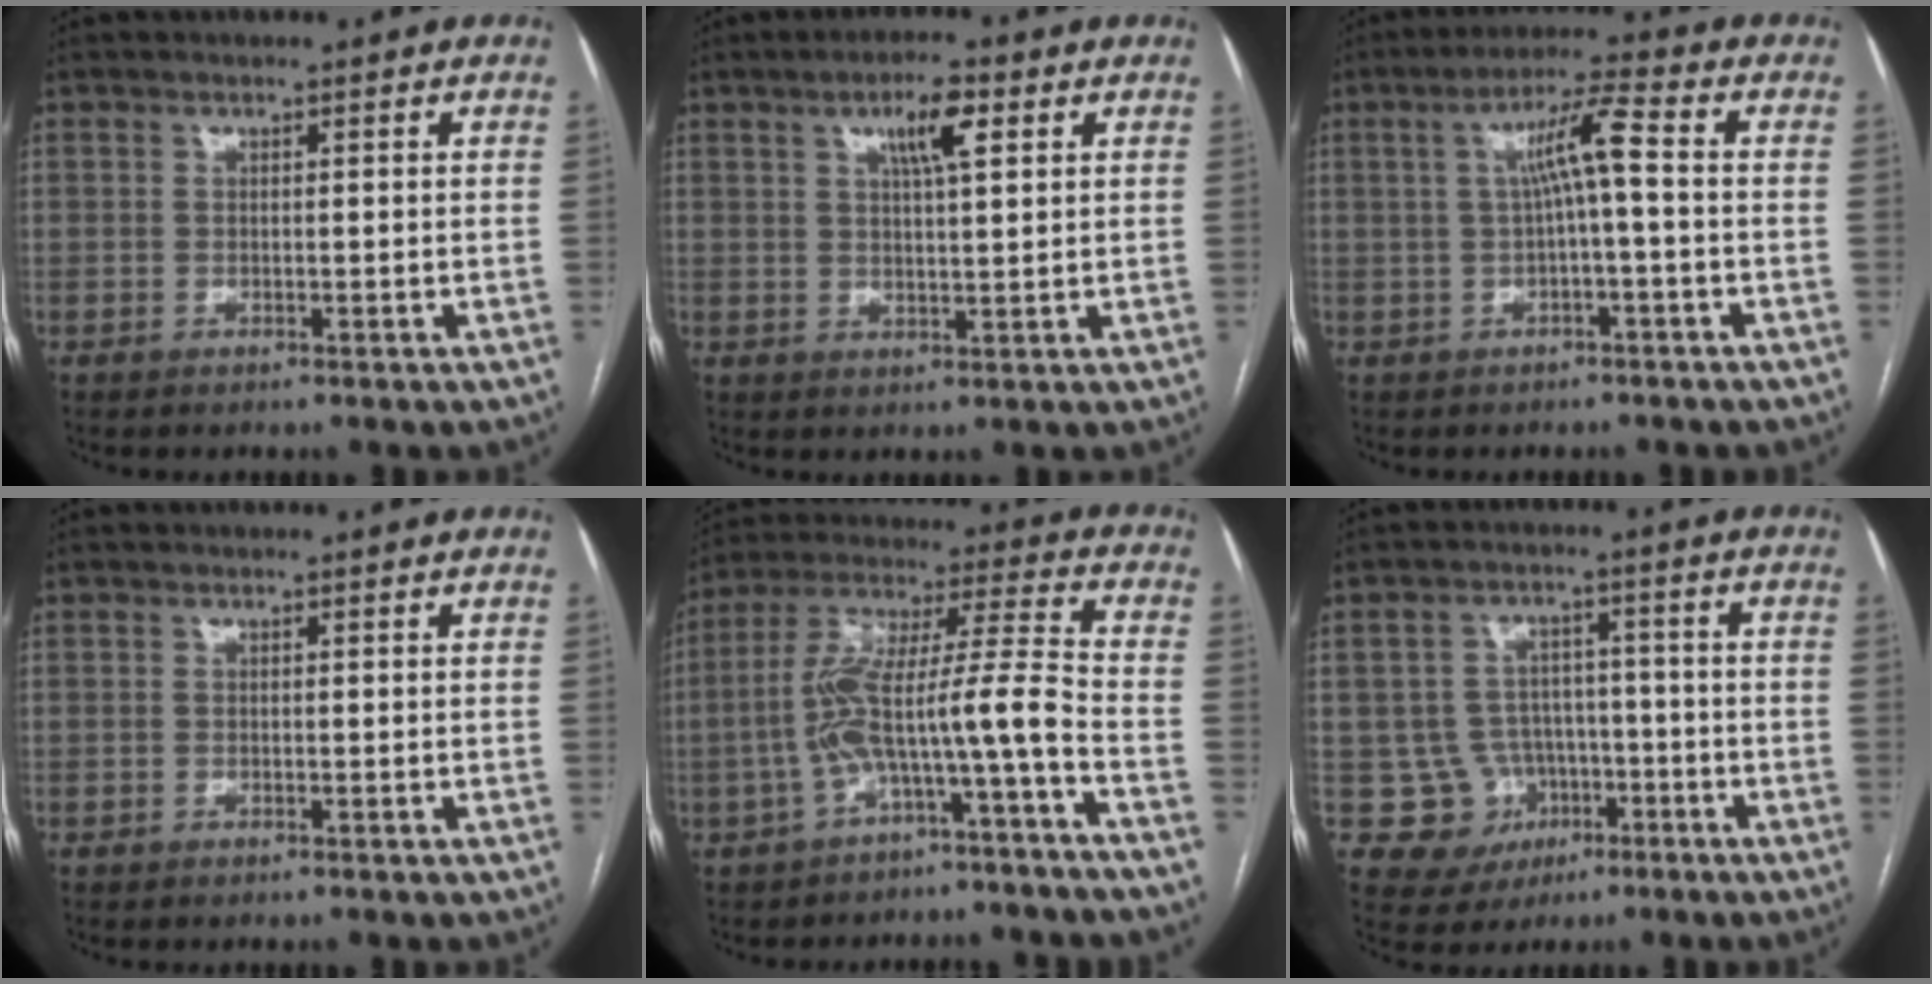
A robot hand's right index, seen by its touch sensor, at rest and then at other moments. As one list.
[{"total": 5.8, "force": [2.7, 1.1, 5.1], "torque": [-0.090, 0.006, 0.044]}, {"total": 6.3, "force": [0.3, 0.1, 6.2], "torque": [-0.107, 0.022, 0.007]}, {"total": 0.0}, {"total": 11.3, "force": [-4.2, 0.2, 10.5], "torque": [-0.197, 0.033, -0.075]}, {"total": 8.1, "force": [-2.5, 7.6, 1.1], "torque": [-0.015, 0.018, -0.028]}]